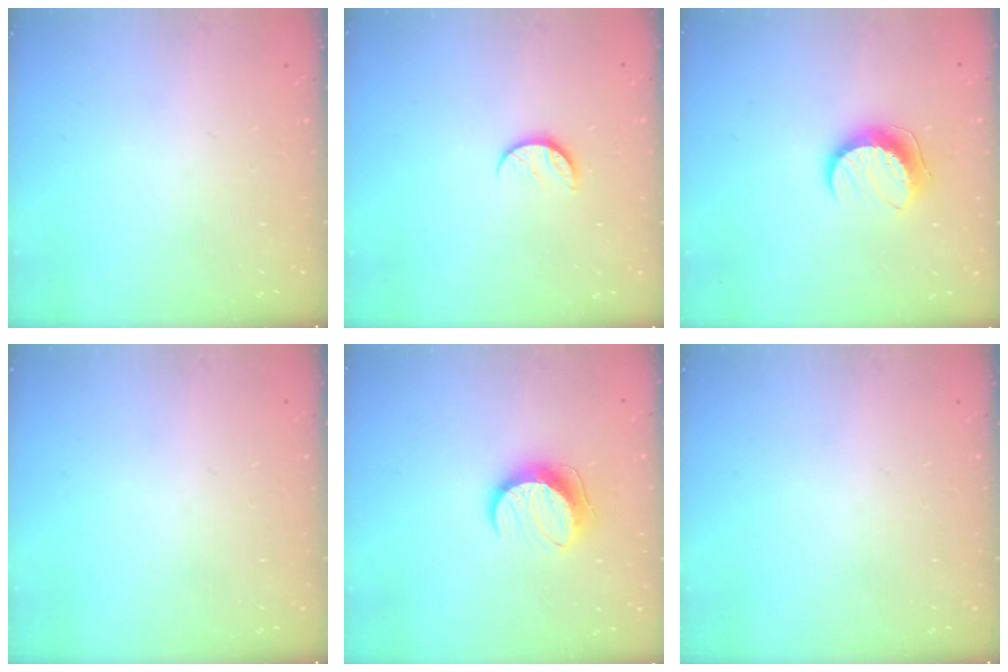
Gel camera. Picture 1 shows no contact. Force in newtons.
{"total": 6.4, "press": 6.3, "slide": 0.6}
{"total": 9.8, "press": 9.8, "slide": 0.5}
{"total": 0.0}
{"total": 10.0, "press": 10.0, "slide": 0.4}
{"total": 0.0}